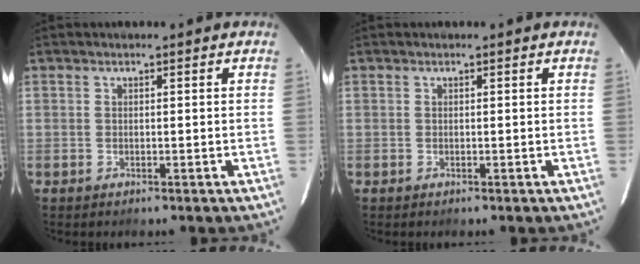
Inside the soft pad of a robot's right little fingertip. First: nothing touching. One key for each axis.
{"total": 0.0}